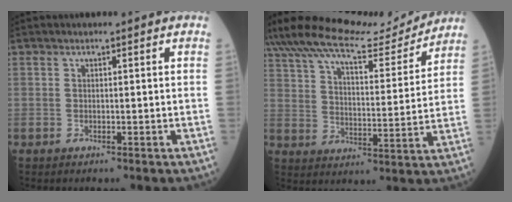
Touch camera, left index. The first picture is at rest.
{"total": 18.0, "force": [16.7, 2.5, 6.2], "torque": [-0.122, 0.003, 0.256]}